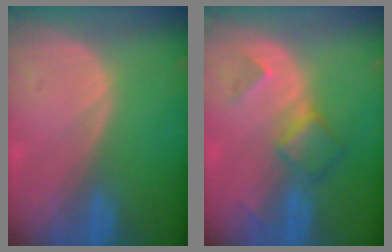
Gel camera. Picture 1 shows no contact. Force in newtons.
{"total": 5.1, "press": 4.5, "slide": 2.4}